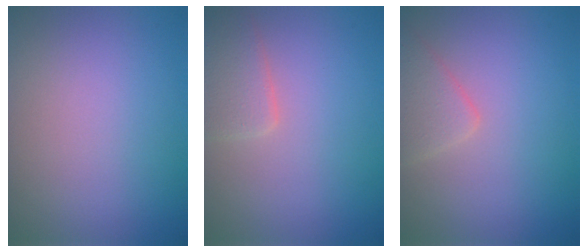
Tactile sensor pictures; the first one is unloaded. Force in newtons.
{"total": 2.6, "press": 2.5, "slide": 0.3}
{"total": 2.3, "press": 2.3, "slide": 0.0}